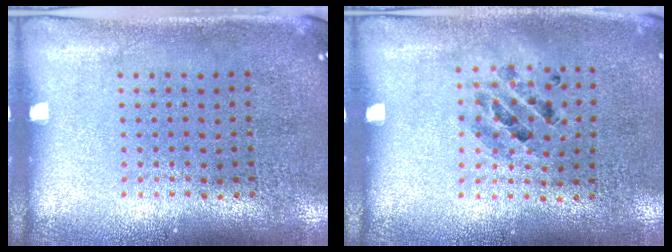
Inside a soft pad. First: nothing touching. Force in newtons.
{"total": 0.8, "press": 0.8, "slide": 0.0}